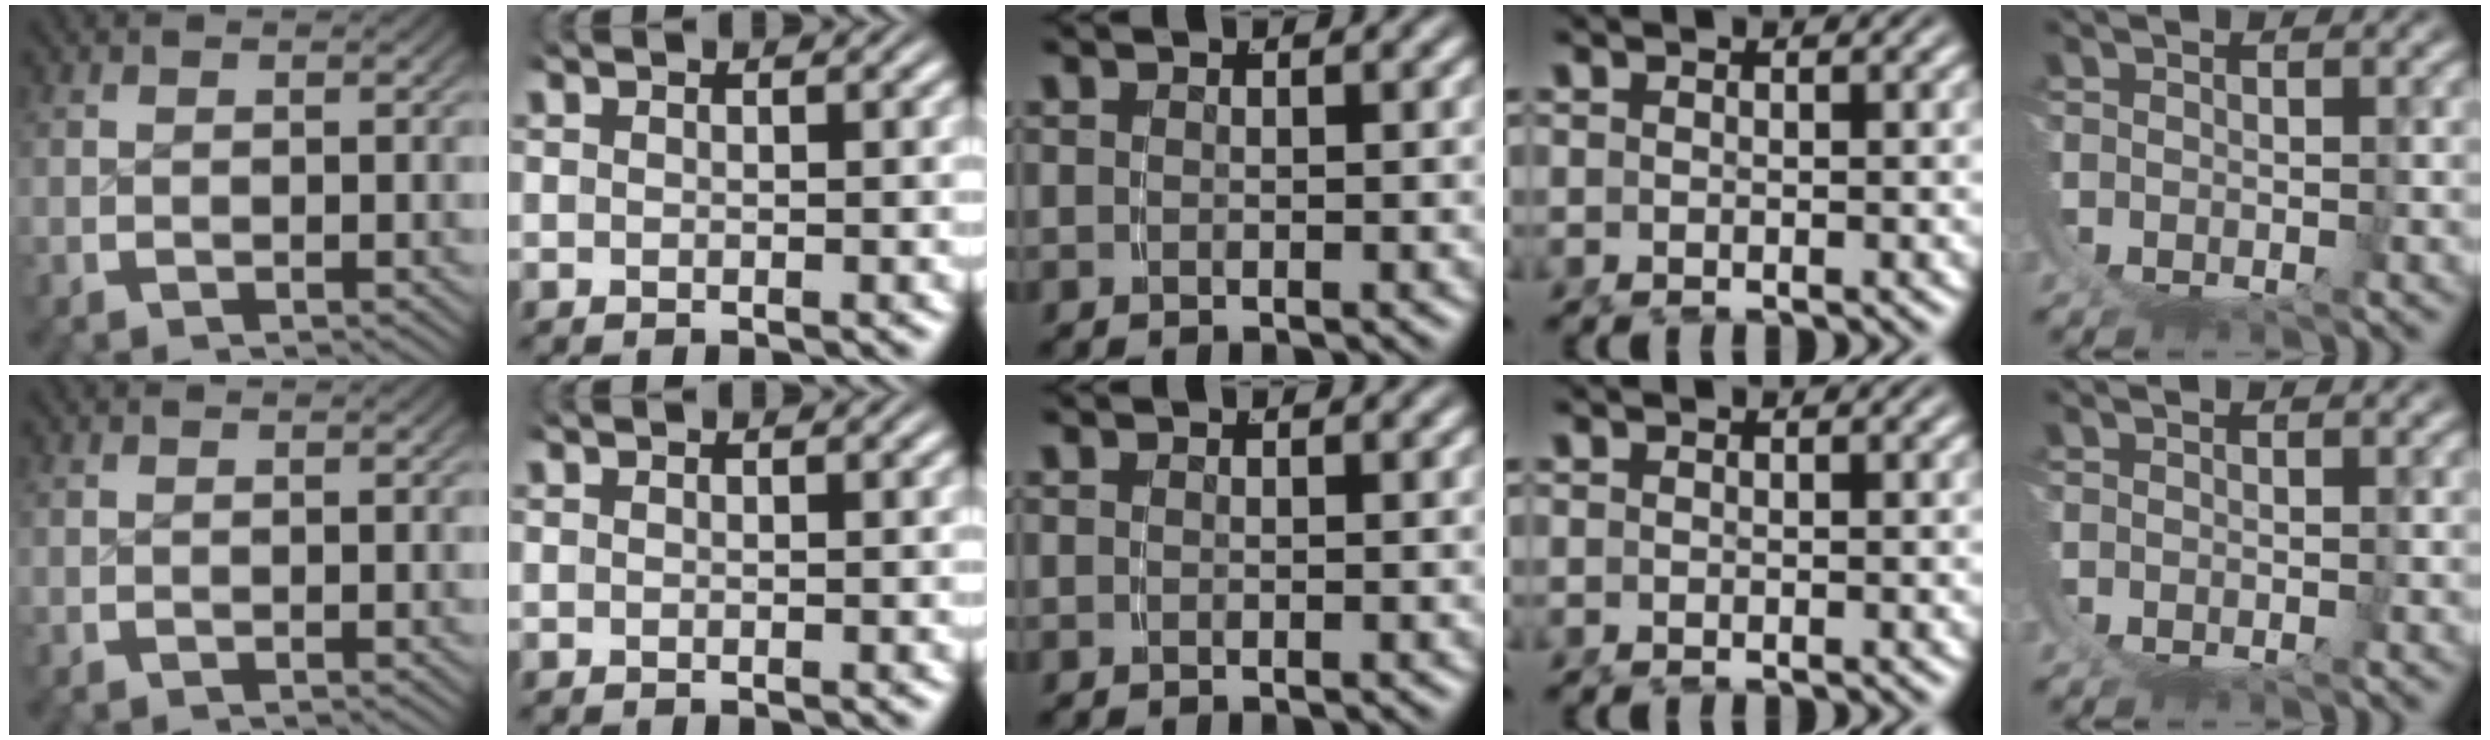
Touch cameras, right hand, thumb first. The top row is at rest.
{}